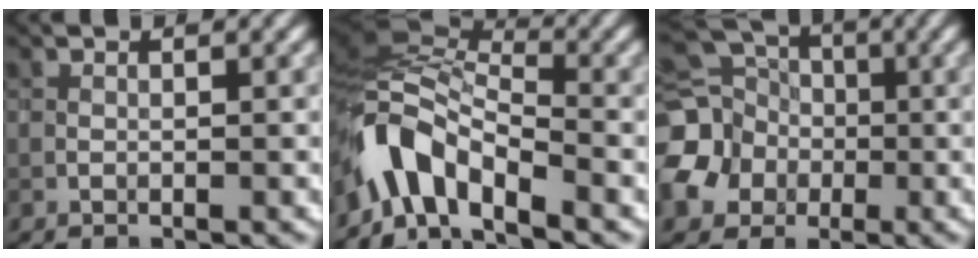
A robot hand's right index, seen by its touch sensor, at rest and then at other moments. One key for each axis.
{"total": 8.0, "fx": -4.6, "fy": 3.6, "fz": 5.5, "tx": -0.098, "ty": 0.014, "tz": -0.103}
{"total": 10.4, "fx": -1.8, "fy": 9.2, "fz": 4.4, "tx": -0.114, "ty": -0.007, "tz": -0.063}